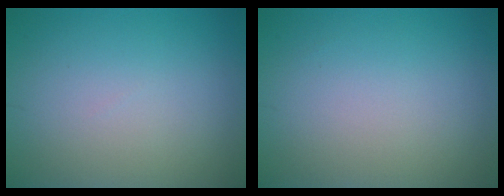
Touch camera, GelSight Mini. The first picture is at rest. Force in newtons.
{"total": 0.0}